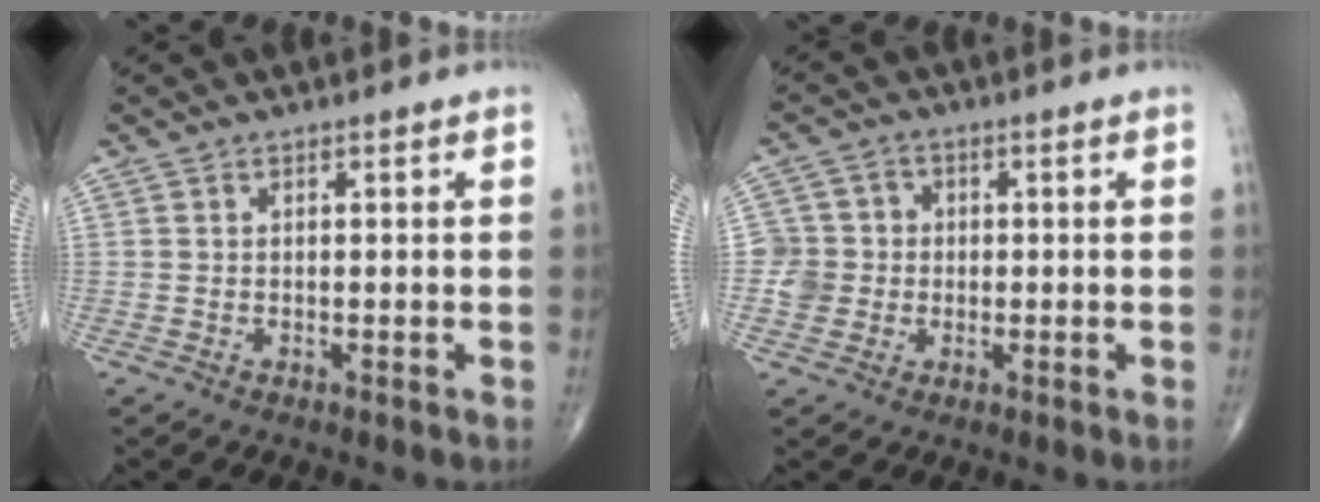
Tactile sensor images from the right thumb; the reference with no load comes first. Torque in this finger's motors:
{"motor_torque": [-0.02, -0.01, -0.11, -0.07, 0.01]}